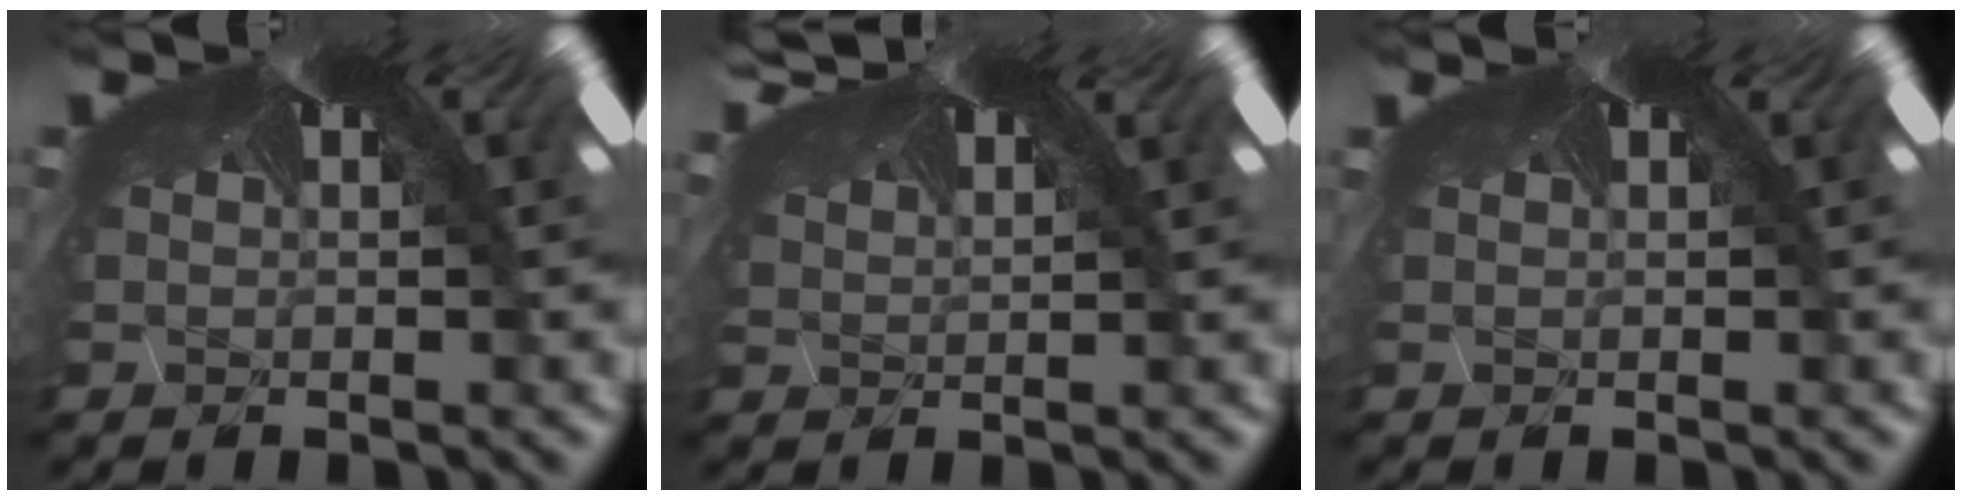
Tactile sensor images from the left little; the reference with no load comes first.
{"total": 1.3, "force": [0.7, 0.4, 1.0], "torque": [-0.043, 0.001, 0.021]}
{"total": 0.7, "force": [-0.3, -0.2, -0.6], "torque": [0.008, -0.004, 0.000]}